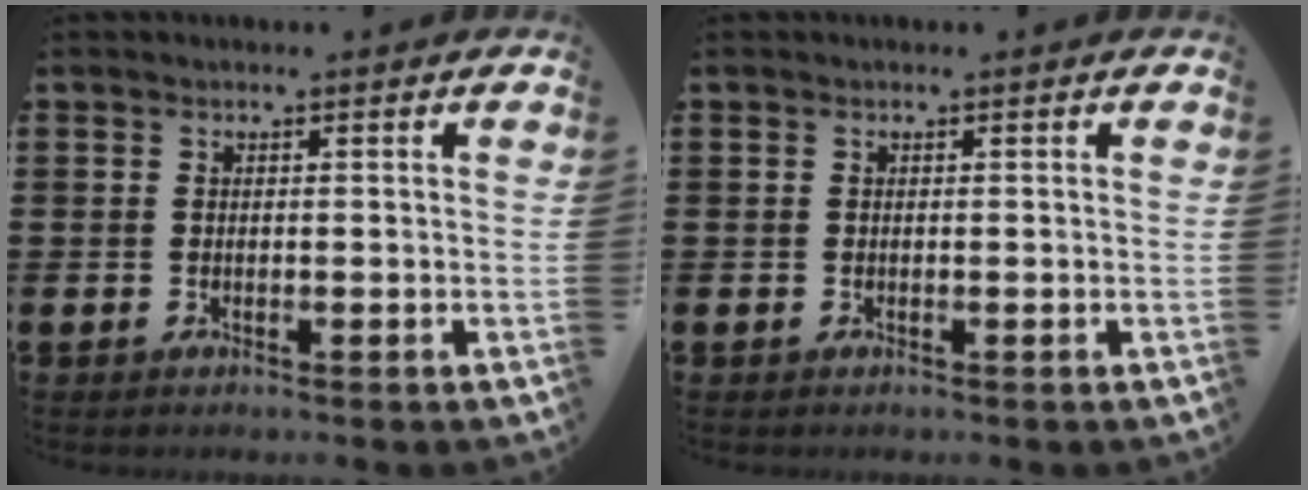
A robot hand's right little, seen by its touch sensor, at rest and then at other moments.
{"total": 0.0}